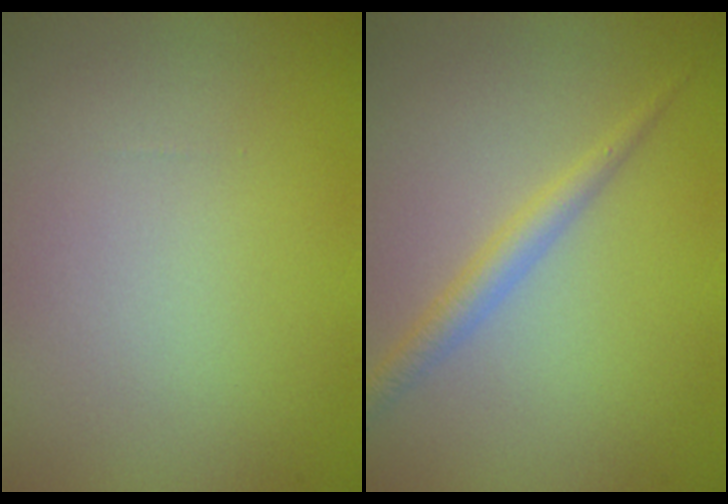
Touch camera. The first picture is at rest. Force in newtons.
{"total": 1.9, "press": 1.9, "slide": 0.1}